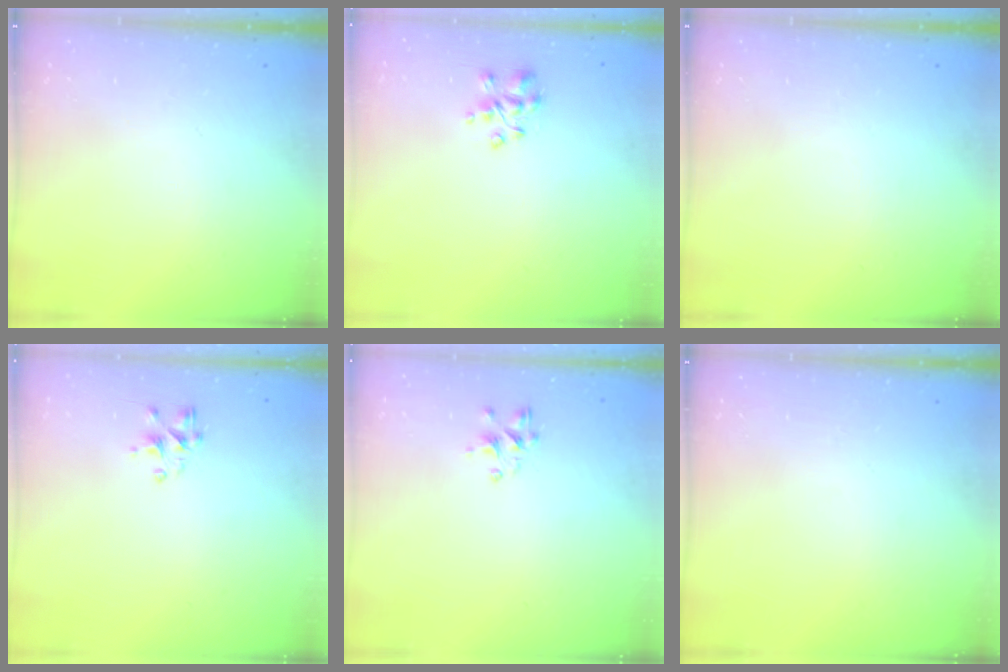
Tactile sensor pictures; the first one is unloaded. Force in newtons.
{"total": 4.6, "press": 4.4, "slide": 1.3}
{"total": 0.0}
{"total": 2.1, "press": 1.9, "slide": 0.9}
{"total": 2.2, "press": 2.0, "slide": 0.9}
{"total": 0.0}